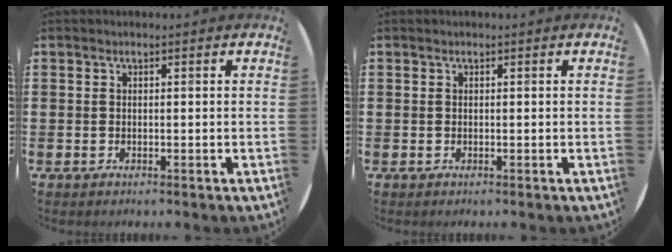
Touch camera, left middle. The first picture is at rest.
{"total": 0.0}